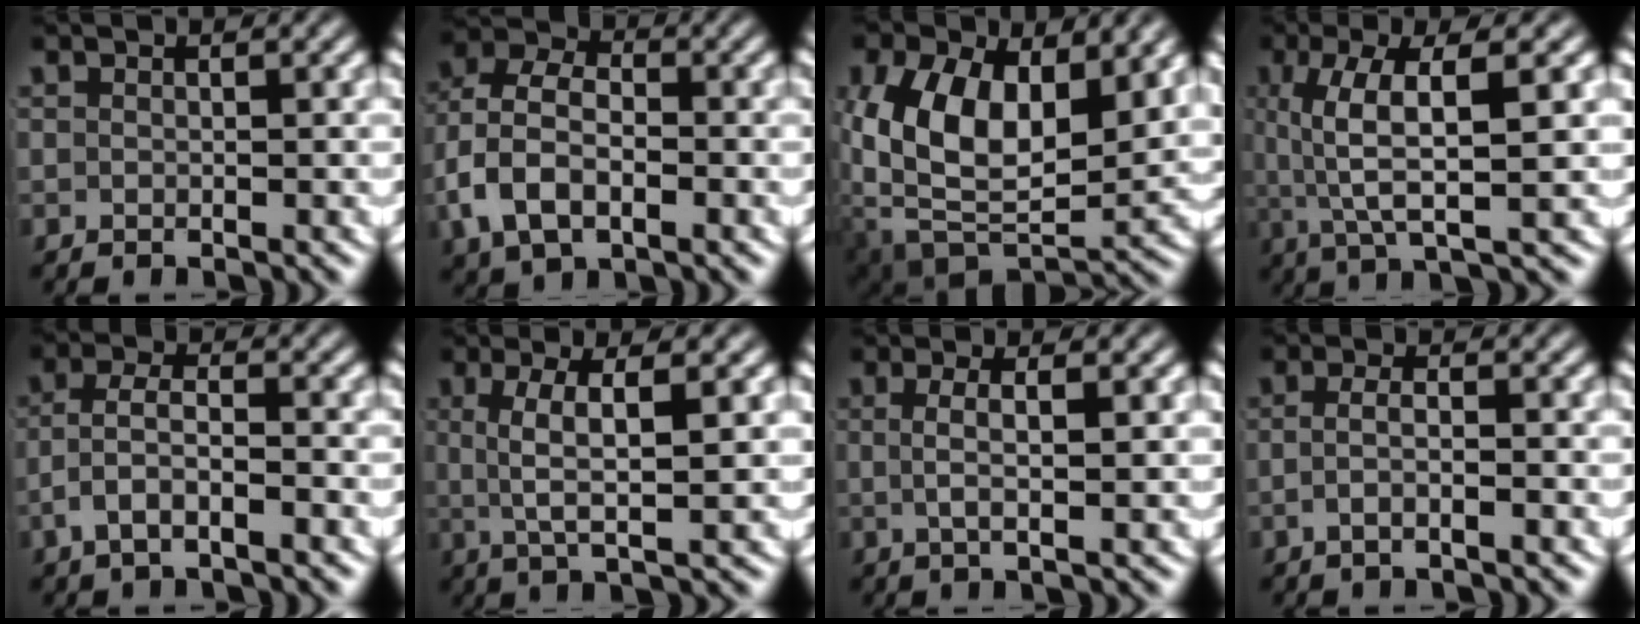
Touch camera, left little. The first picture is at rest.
{"total": 6.7, "force": [-0.9, 5.0, 4.3], "torque": [-0.095, -0.018, -0.010]}
{"total": 10.4, "force": [-1.2, 7.0, 7.6], "torque": [-0.158, -0.058, 0.008]}
{"total": 6.0, "force": [0.4, 1.6, 5.8], "torque": [-0.107, -0.003, 0.011]}
{"total": 3.8, "force": [-2.2, 1.7, 2.6], "torque": [-0.048, -0.009, -0.037]}
{"total": 4.1, "force": [0.6, 0.3, 4.0], "torque": [-0.076, -0.007, 0.017]}
{"total": 2.5, "force": [0.3, 0.0, 2.5], "torque": [-0.044, -0.004, 0.010]}
{"total": 2.2, "force": [-1.3, 0.3, 1.7], "torque": [-0.033, -0.007, -0.019]}